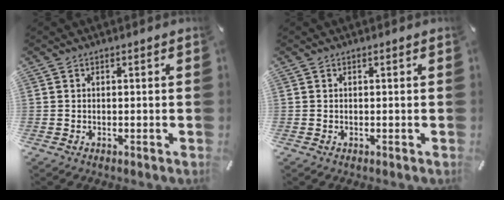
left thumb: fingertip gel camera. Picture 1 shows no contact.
{"total": 0.0}